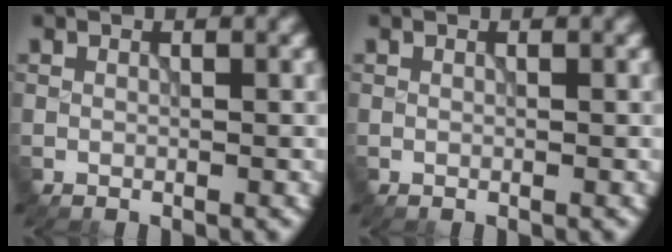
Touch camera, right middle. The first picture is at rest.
{"total": 0.0}